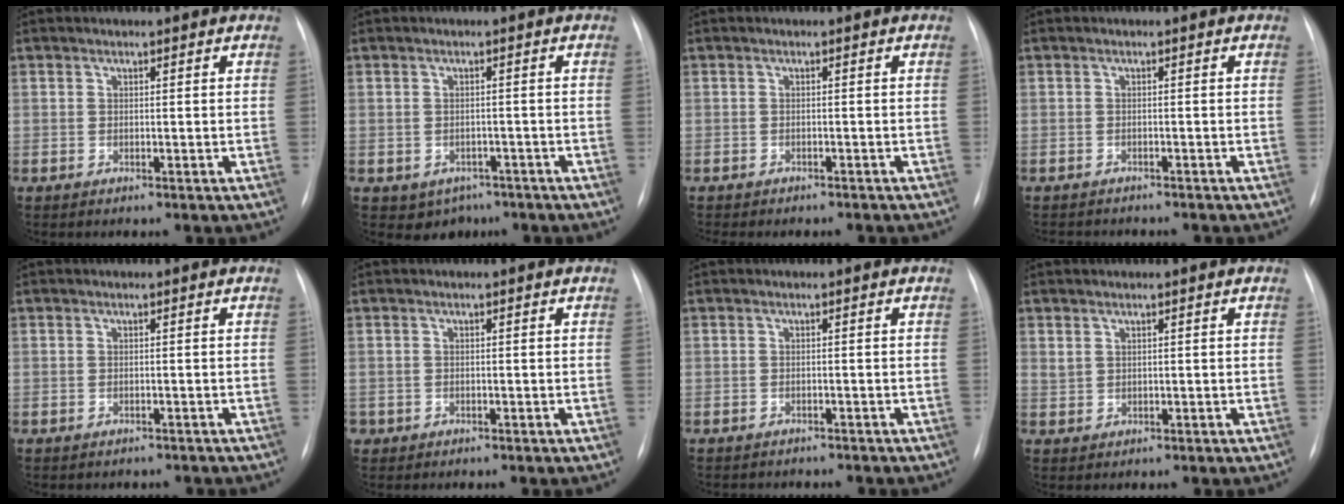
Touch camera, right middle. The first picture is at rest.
{"total": 4.0, "force": [-2.3, 3.1, 0.9], "torque": [-0.005, 0.008, -0.023]}
{"total": 6.3, "force": [-5.5, 1.8, 2.4], "torque": [-0.028, 0.001, -0.065]}
{"total": 5.7, "force": [-5.2, 1.6, 1.8], "torque": [-0.022, -0.001, -0.065]}
{"total": 3.1, "force": [-2.8, 1.3, 0.6], "torque": [-0.010, 0.000, -0.031]}
{"total": 0.7, "force": [-0.4, 0.6, 0.0], "torque": [-0.003, 0.003, -0.005]}
{"total": 5.2, "force": [-4.7, 1.8, 1.5], "torque": [-0.017, 0.001, -0.054]}
{"total": 1.2, "force": [0.7, 0.7, 0.5], "torque": [-0.007, 0.005, 0.019]}